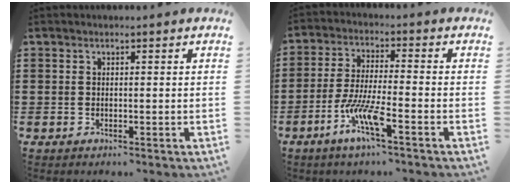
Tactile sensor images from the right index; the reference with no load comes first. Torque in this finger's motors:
{"motor_torque": [1.59, 0.55, 0.70, 0.13]}